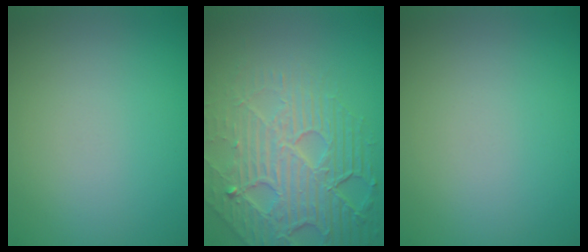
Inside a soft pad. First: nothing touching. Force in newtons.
{"total": 8.7, "press": 5.9, "slide": 6.4}
{"total": 0.0}